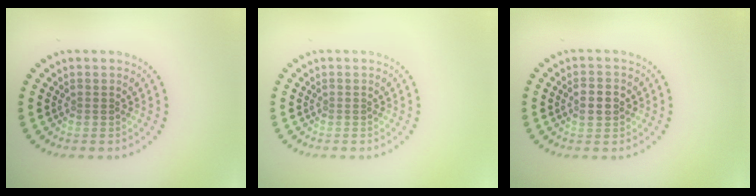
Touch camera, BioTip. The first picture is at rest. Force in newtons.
{"total": 0.0}
{"total": 2.7, "press": 2.7, "slide": 0.1}